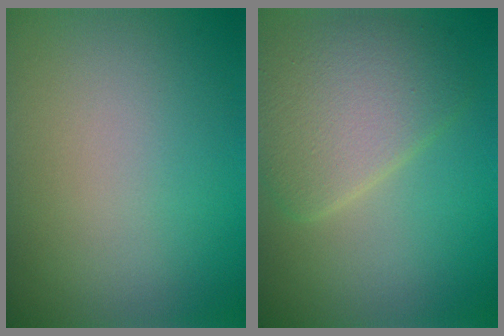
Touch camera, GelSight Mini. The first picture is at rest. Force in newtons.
{"total": 5.3, "press": 5.3, "slide": 0.1}